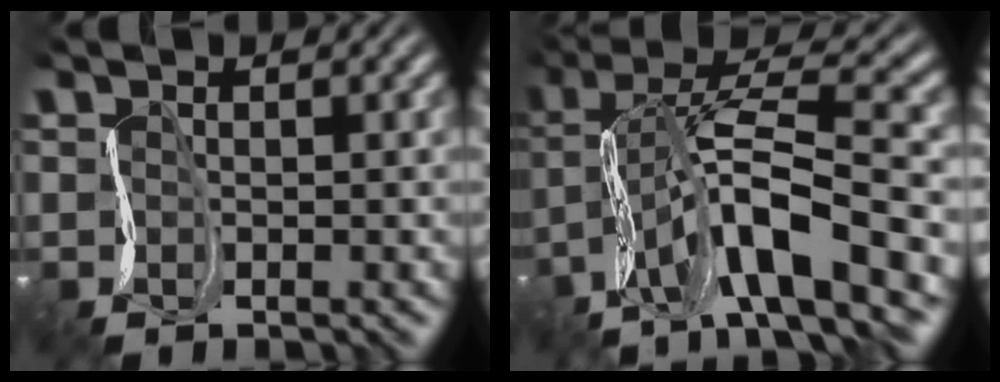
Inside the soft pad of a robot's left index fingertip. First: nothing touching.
{"total": 10.6, "force": [-3.2, 3.1, 9.7], "torque": [-0.173, 0.026, -0.060]}